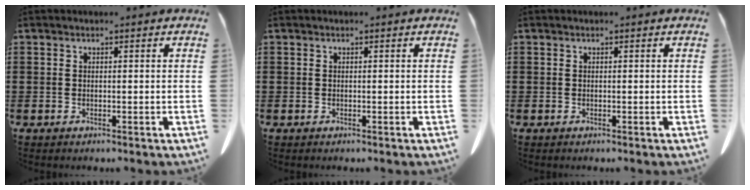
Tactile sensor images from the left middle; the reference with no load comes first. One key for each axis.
{"total": 0.0}
{"total": 0.0}